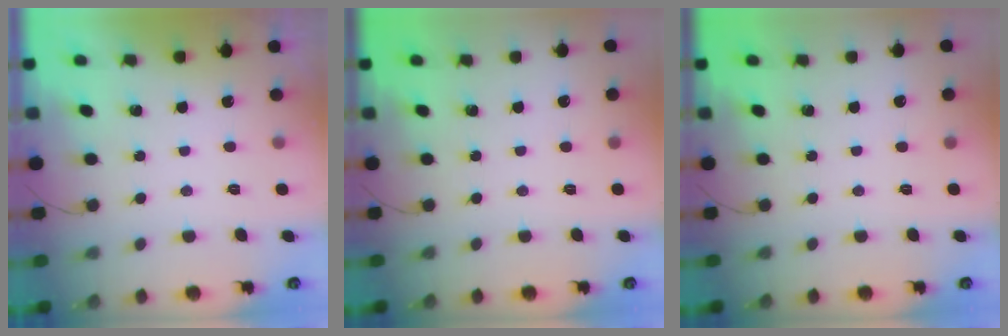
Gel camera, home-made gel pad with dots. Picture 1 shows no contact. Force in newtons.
{"total": 0.0}
{"total": 0.0}